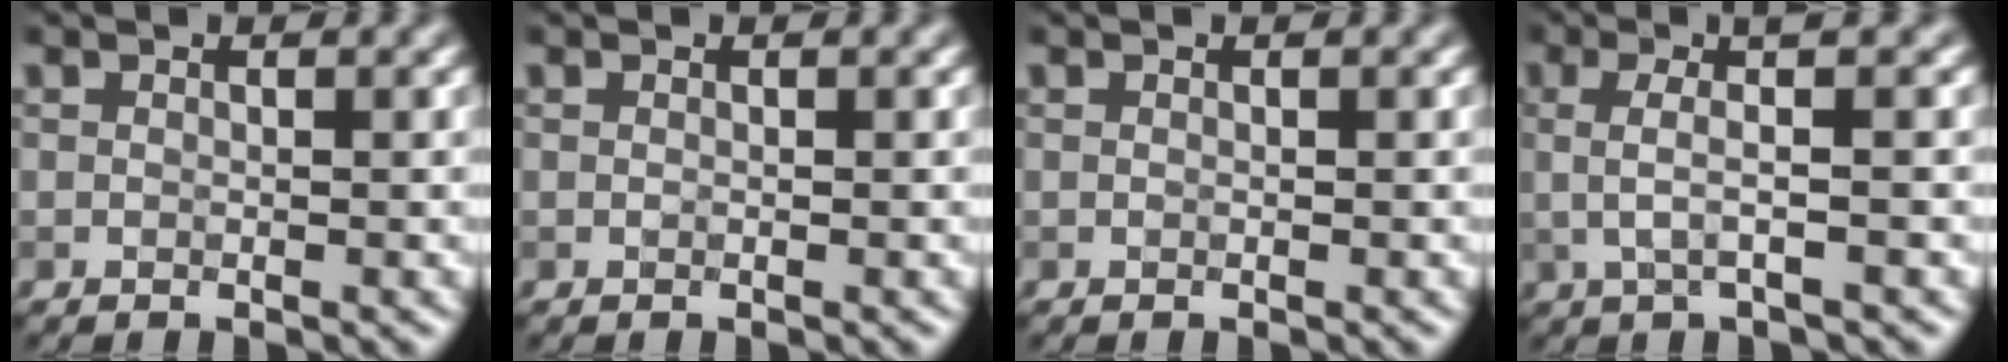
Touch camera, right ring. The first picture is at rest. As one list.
[{"total": 0.0}, {"total": 0.0}, {"total": 3.4, "force": [0.4, 0.7, 3.3], "torque": [-0.062, 0.004, 0.005]}]